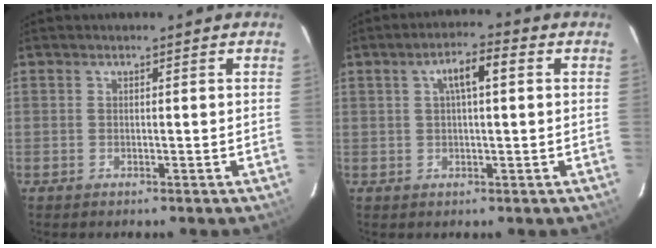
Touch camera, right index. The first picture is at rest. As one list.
[{"total": 5.3, "force": [1.5, 1.3, 5.0], "torque": [-0.088, 0.013, 0.028]}]